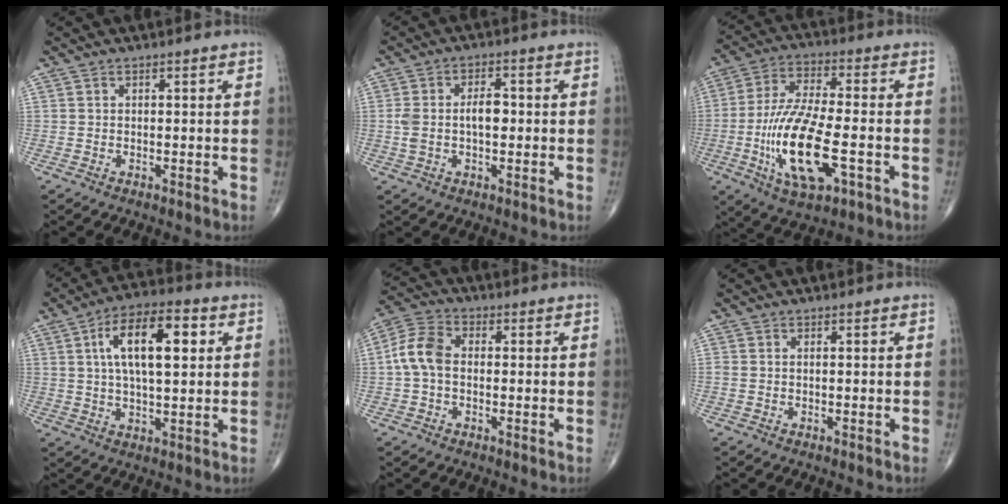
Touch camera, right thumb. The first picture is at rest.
{"total": 6.3, "force": [0.0, 3.4, 5.4], "torque": [-0.111, 0.022, 0.000]}
{"total": 17.2, "force": [-4.8, 6.2, 15.3], "torque": [-0.312, 0.012, -0.082]}
{"total": 14.2, "force": [3.6, 6.1, 12.3], "torque": [-0.192, 0.010, 0.056]}
{"total": 7.3, "force": [-0.3, 4.9, 5.4], "torque": [-0.108, 0.022, -0.017]}
{"total": 0.7, "force": [0.0, 0.4, 0.6], "torque": [-0.017, 0.004, 0.003]}